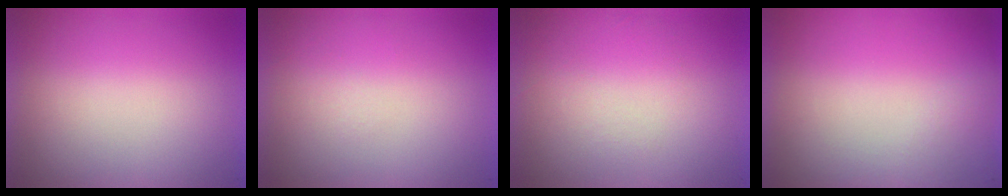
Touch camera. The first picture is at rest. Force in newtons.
{"total": 1.0}
{"total": 1.2}
{"total": 5.9}